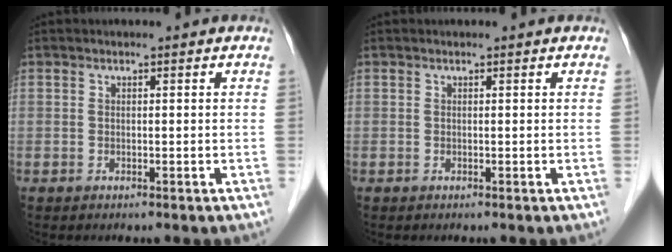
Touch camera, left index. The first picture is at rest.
{"total": 0.0}